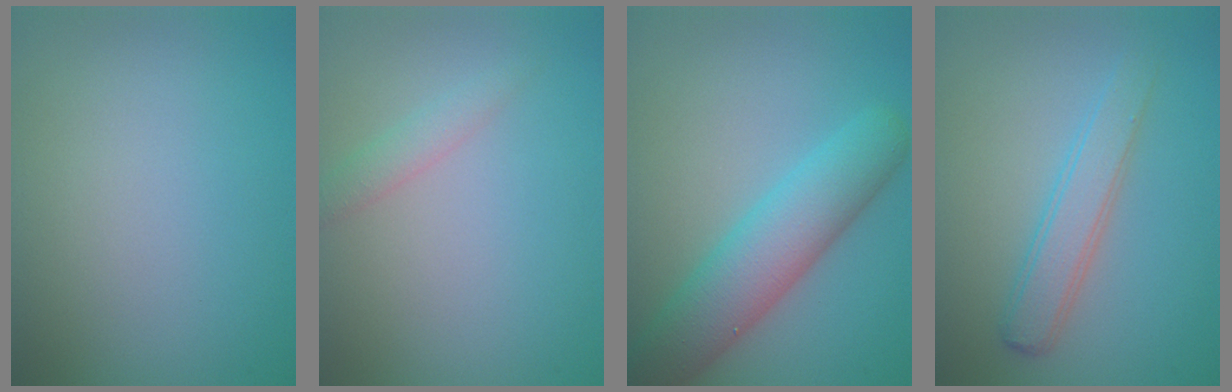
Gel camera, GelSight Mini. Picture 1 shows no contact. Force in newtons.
{"total": 1.5, "press": 1.5, "slide": 0.0}
{"total": 6.5, "press": 6.5, "slide": 0.5}
{"total": 2.9, "press": 2.9, "slide": 0.0}